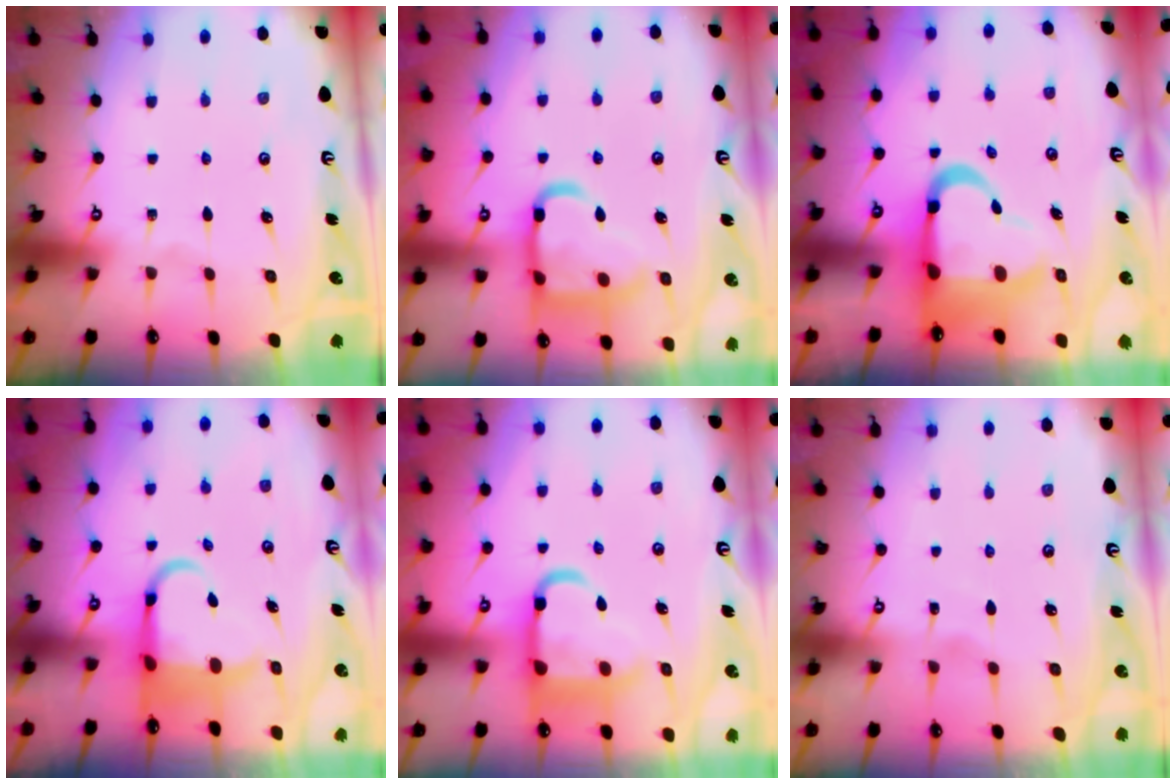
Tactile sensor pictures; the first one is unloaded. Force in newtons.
{"total": 17.8, "press": 17.7, "slide": 1.5}
{"total": 13.0, "press": 12.6, "slide": 2.9}
{"total": 6.3, "press": 6.1, "slide": 1.6}
{"total": 12.9, "press": 12.9, "slide": 1.4}
{"total": 1.7, "press": 1.7, "slide": 0.2}